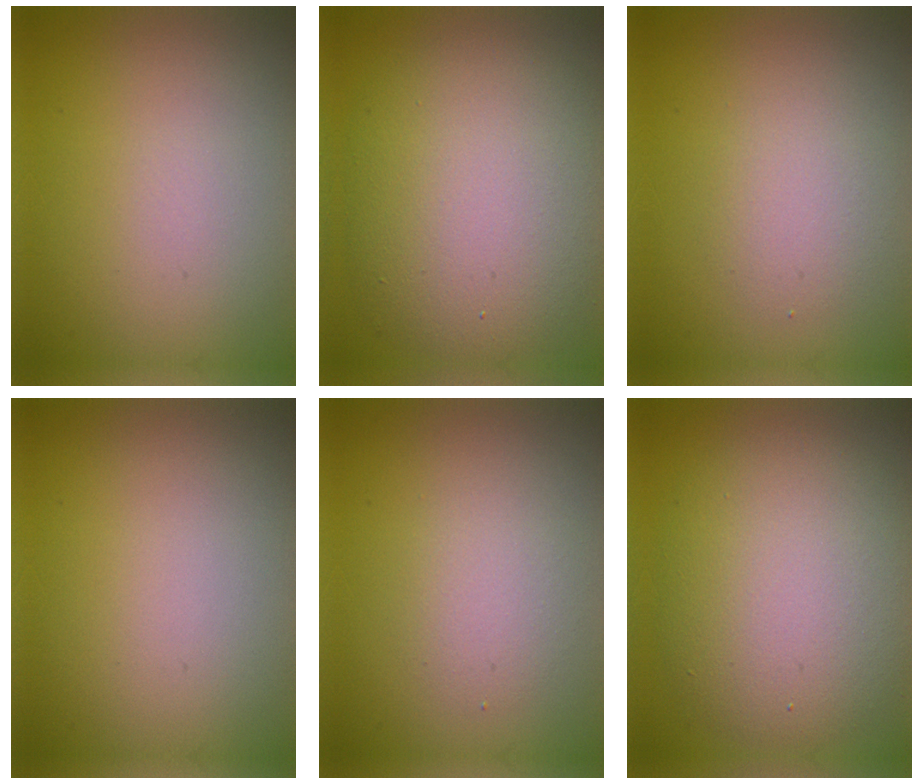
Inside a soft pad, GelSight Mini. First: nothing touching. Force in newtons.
{"total": 10.4, "press": 10.3, "slide": 0.9}
{"total": 2.4, "press": 2.4, "slide": 0.4}
{"total": 0.0}
{"total": 2.3, "press": 2.3, "slide": 0.1}
{"total": 8.2, "press": 8.2, "slide": 0.8}